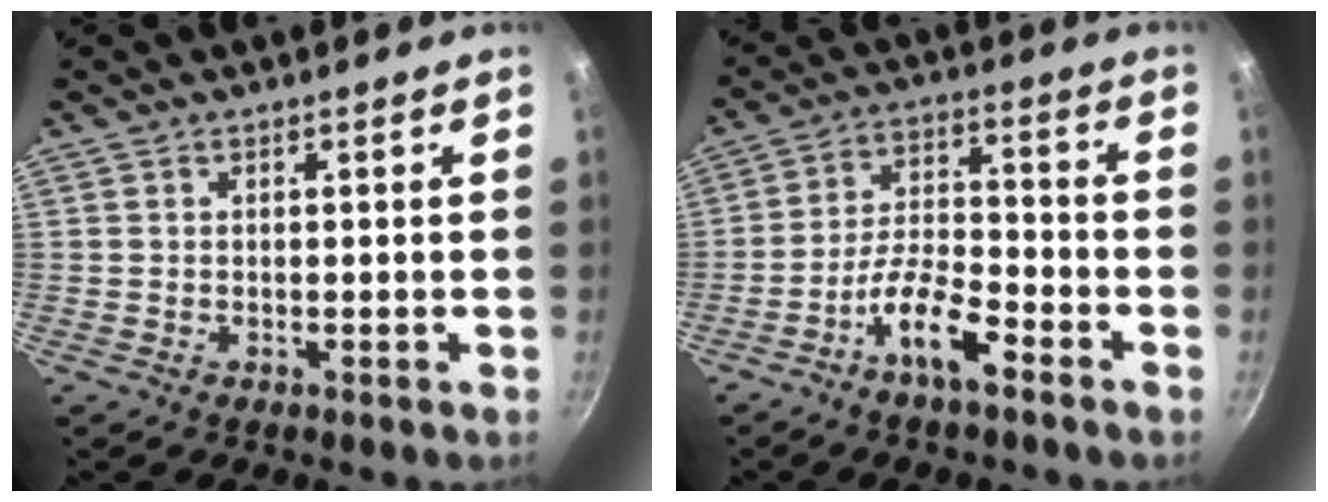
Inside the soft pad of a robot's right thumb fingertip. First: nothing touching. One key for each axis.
{"total": 9.5, "fx": -5.8, "fy": 3.0, "fz": 6.9, "tx": -0.122, "ty": 0.046, "tz": -0.109}